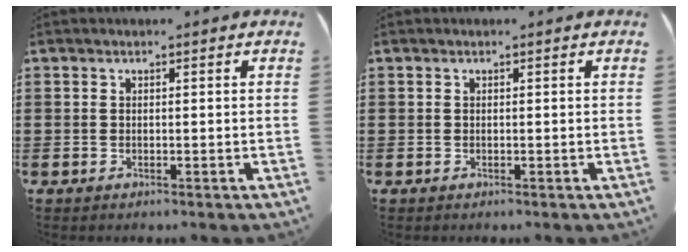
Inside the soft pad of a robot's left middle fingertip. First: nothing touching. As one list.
[{"total": 0.0}]